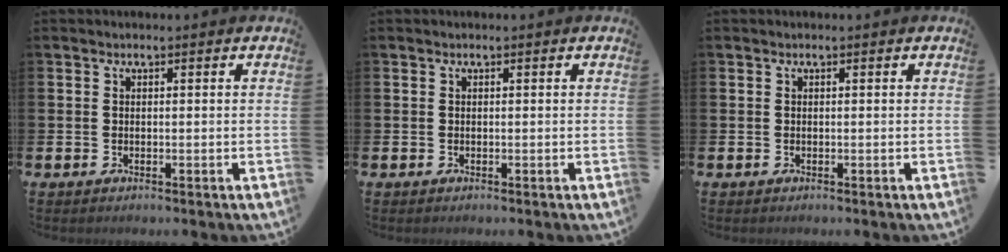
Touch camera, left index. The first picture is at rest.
{"total": 0.0}
{"total": 0.0}